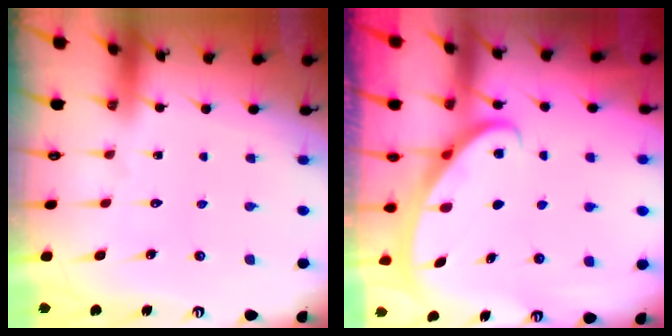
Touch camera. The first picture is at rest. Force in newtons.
{"total": 2.6, "press": 2.6, "slide": 0.3}